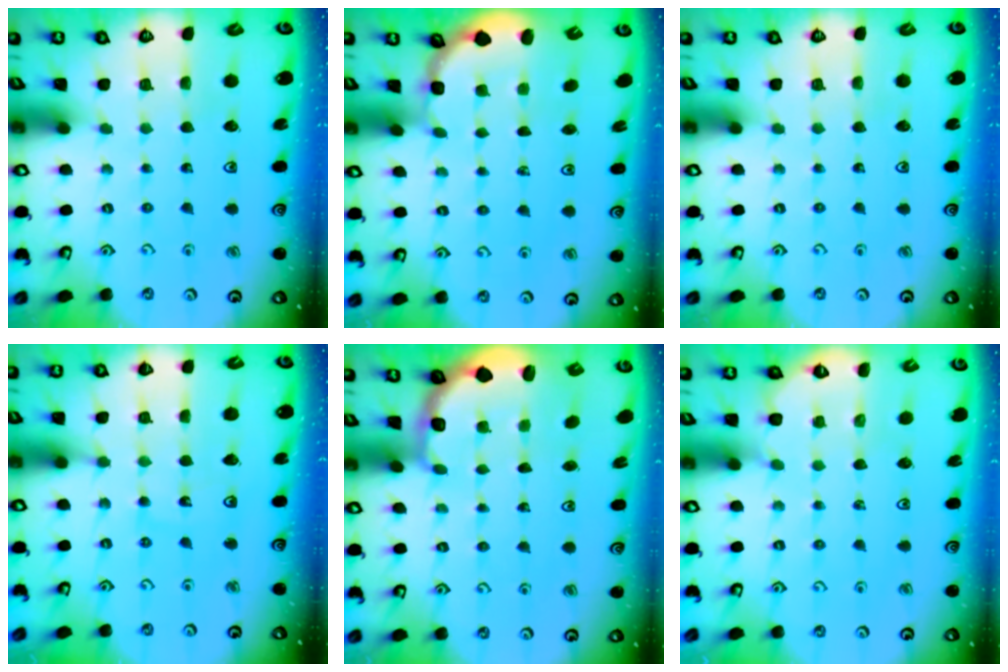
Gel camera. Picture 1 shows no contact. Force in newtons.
{"total": 3.7, "press": 3.4, "slide": 1.6}
{"total": 0.0}
{"total": 8.2, "press": 7.7, "slide": 2.6}
{"total": 3.0, "press": 2.2, "slide": 2.0}
{"total": 3.9, "press": 3.9, "slide": 0.6}